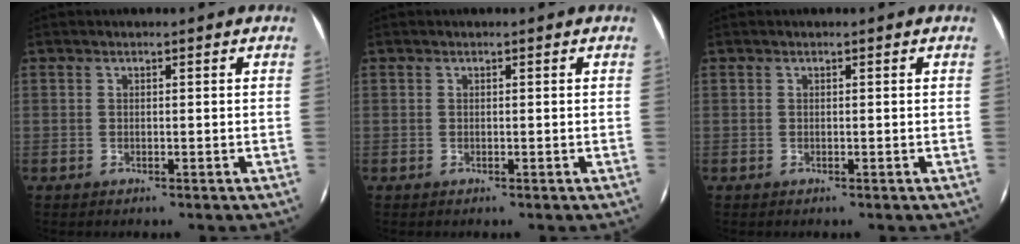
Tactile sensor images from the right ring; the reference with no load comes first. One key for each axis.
{"total": 0.0}
{"total": 0.0}